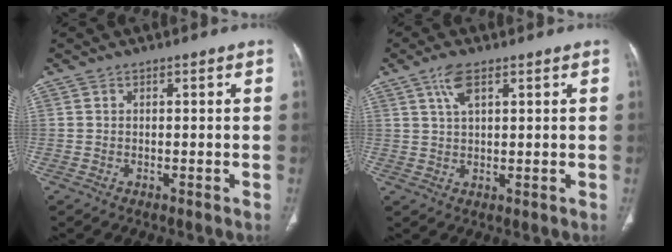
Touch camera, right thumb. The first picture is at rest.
{"total": 4.6, "force": [2.4, 1.7, 3.6], "torque": [-0.072, -0.004, 0.050]}